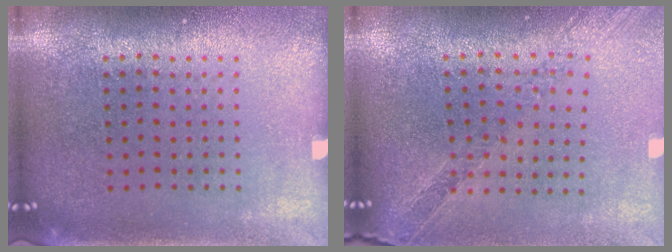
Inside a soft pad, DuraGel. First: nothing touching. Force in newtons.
{"total": 0.9, "press": 0.9, "slide": 0.3}